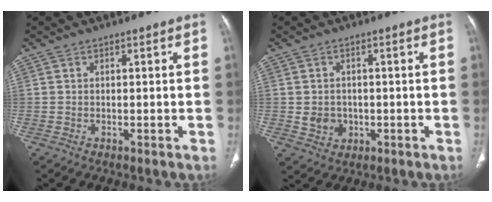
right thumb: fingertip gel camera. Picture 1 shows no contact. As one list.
[{"total": 4.0, "force": [-0.5, 3.5, 1.8], "torque": [-0.015, 0.002, 0.001]}]